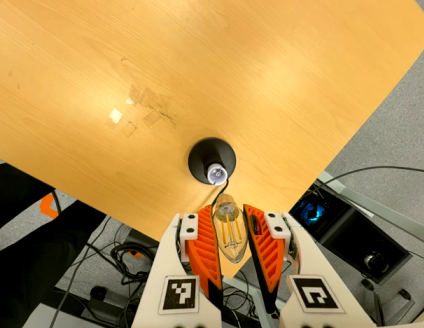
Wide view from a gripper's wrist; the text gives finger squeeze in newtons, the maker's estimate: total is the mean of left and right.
{"total": 12.7, "left": 13.4, "right": 12.1}